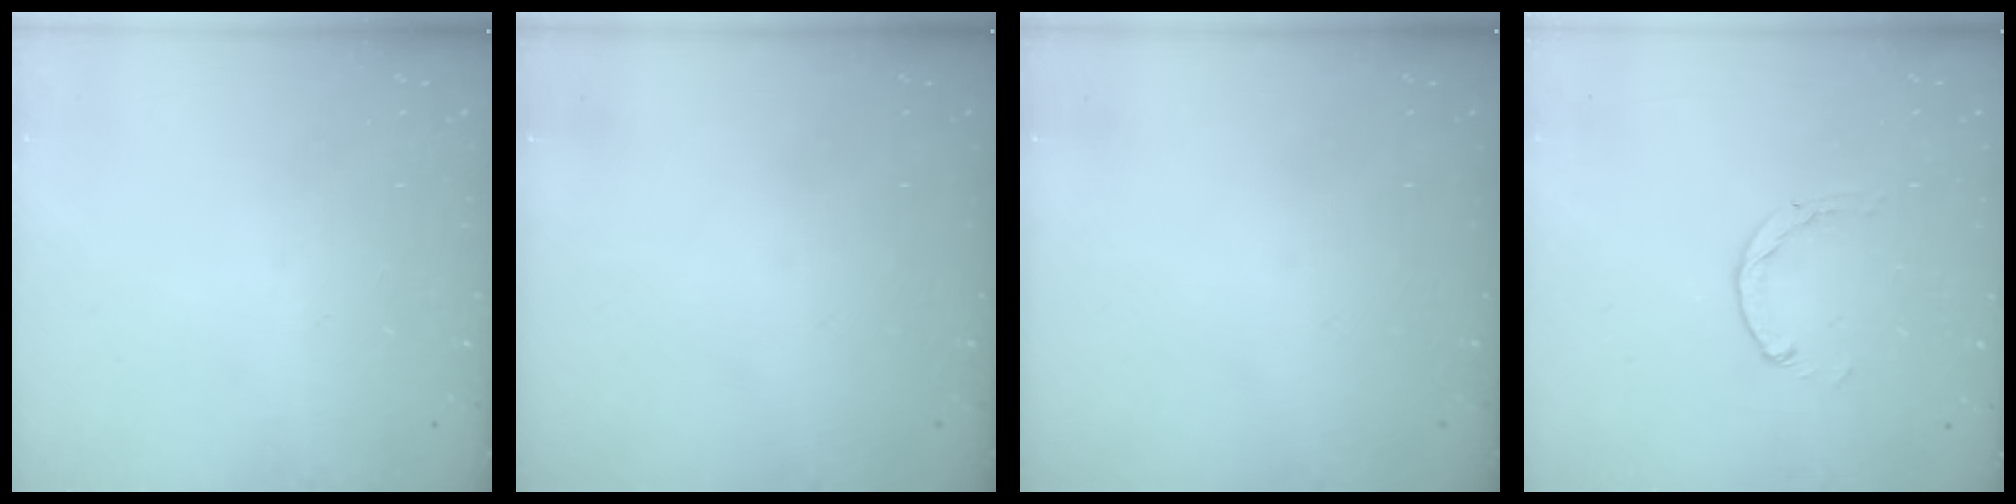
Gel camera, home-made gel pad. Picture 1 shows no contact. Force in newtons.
{"total": 0.0}
{"total": 0.0}
{"total": 1.5, "press": 1.5, "slide": 0.2}